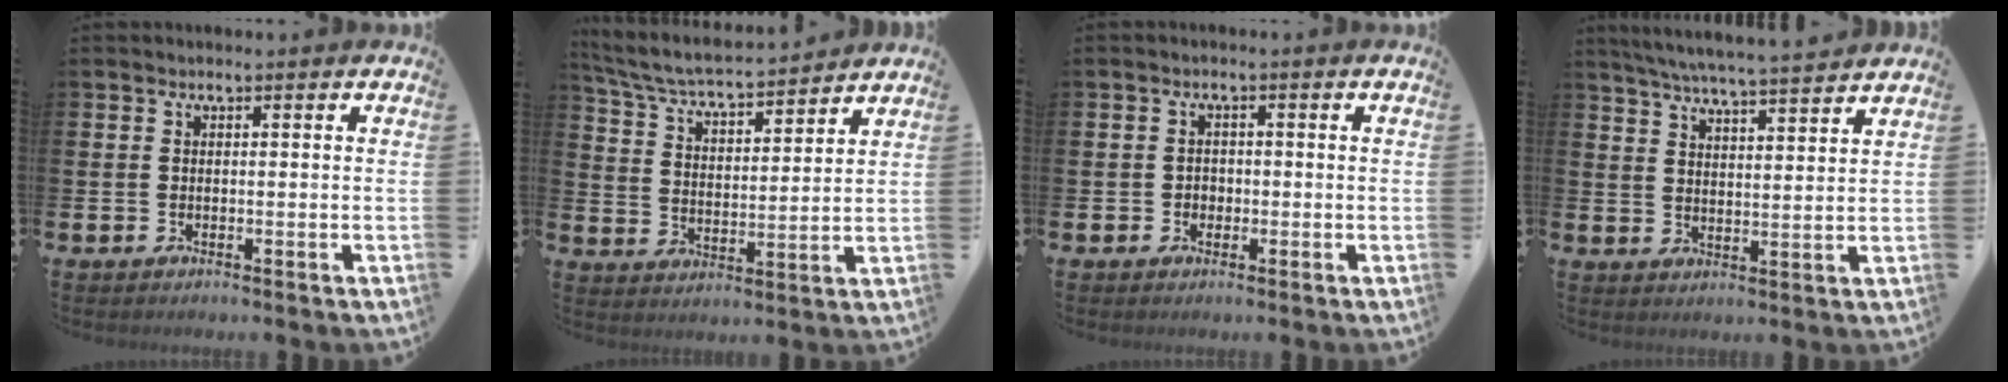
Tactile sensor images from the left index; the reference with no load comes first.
{"total": 5.5, "force": [5.3, 0.5, 1.6], "torque": [-0.058, -0.043, 0.086]}
{"total": 1.4, "force": [-0.4, 1.3, 0.4], "torque": [0.004, -0.001, -0.013]}
{"total": 5.7, "force": [5.5, -0.4, 1.4], "torque": [-0.050, -0.034, 0.097]}